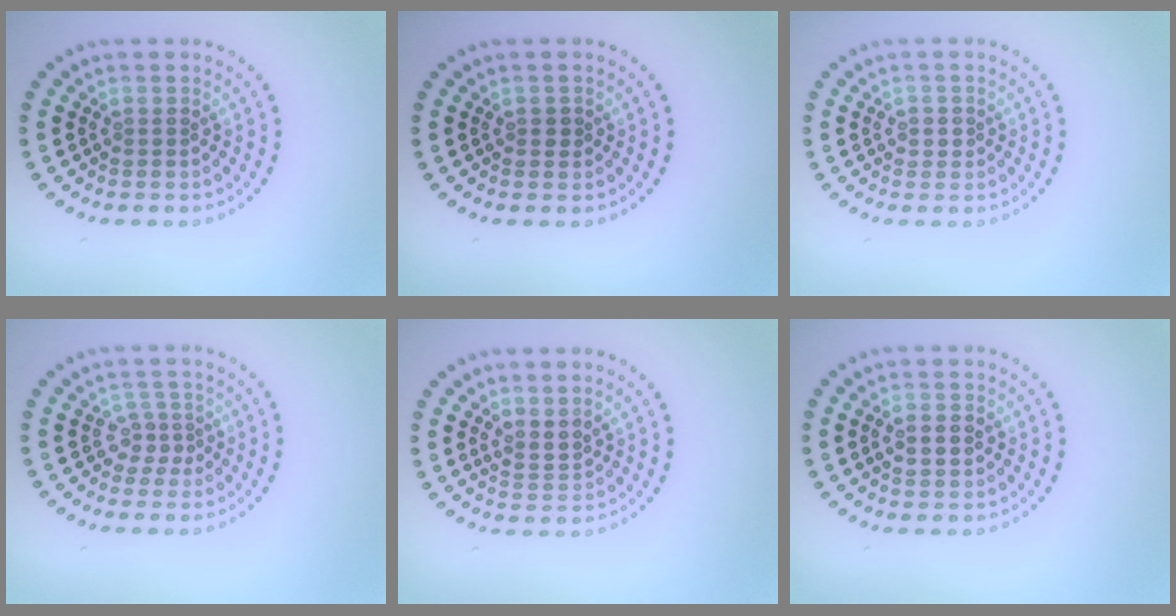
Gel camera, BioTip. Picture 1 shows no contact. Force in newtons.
{"total": 0.8, "press": 0.8, "slide": 0.1}
{"total": 1.0, "press": 1.0, "slide": 0.4}
{"total": 1.9, "press": 1.3, "slide": 1.4}
{"total": 1.8, "press": 1.3, "slide": 1.3}
{"total": 2.6, "press": 2.6, "slide": 0.1}